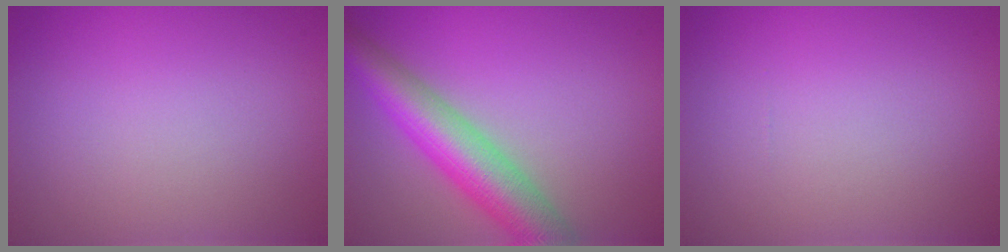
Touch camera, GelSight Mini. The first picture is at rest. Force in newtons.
{"total": 7.5, "press": 7.5, "slide": 0.2}
{"total": 0.0}